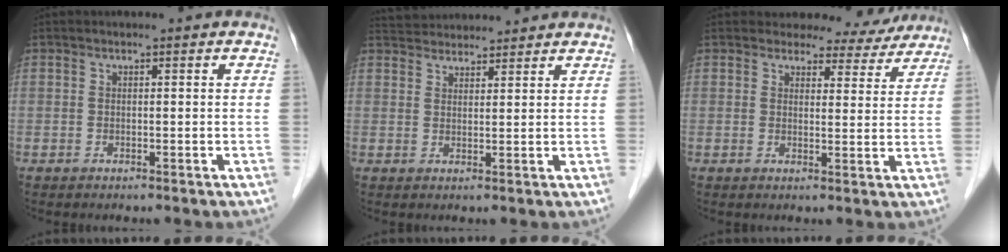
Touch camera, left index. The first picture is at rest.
{"total": 8.1, "force": [7.8, 1.6, 1.6], "torque": [-0.028, 0.036, 0.120]}
{"total": 6.9, "force": [6.4, 2.6, 0.4], "torque": [0.009, -0.010, 0.059]}